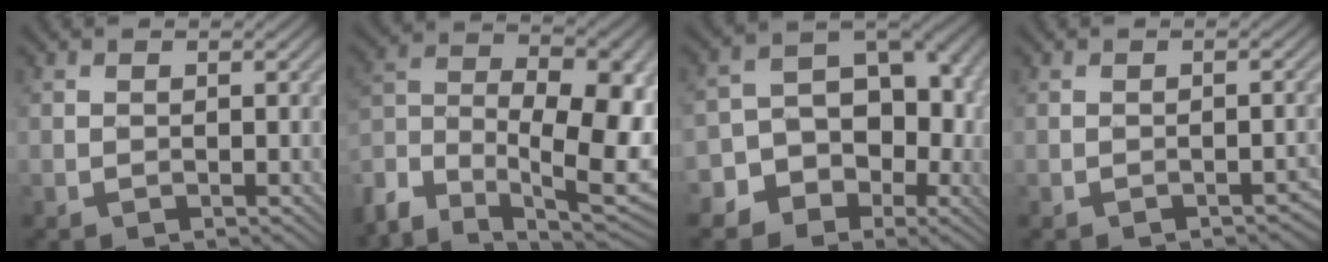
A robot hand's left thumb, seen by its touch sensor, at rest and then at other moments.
{"total": 14.9, "force": [-6.3, 8.5, 10.5], "torque": [-0.213, -0.014, -0.114]}
{"total": 12.8, "force": [-4.3, 10.5, 6.0], "torque": [-0.092, -0.019, -0.081]}
{"total": 1.1, "force": [-0.8, 0.3, 0.7], "torque": [-0.007, 0.001, -0.010]}